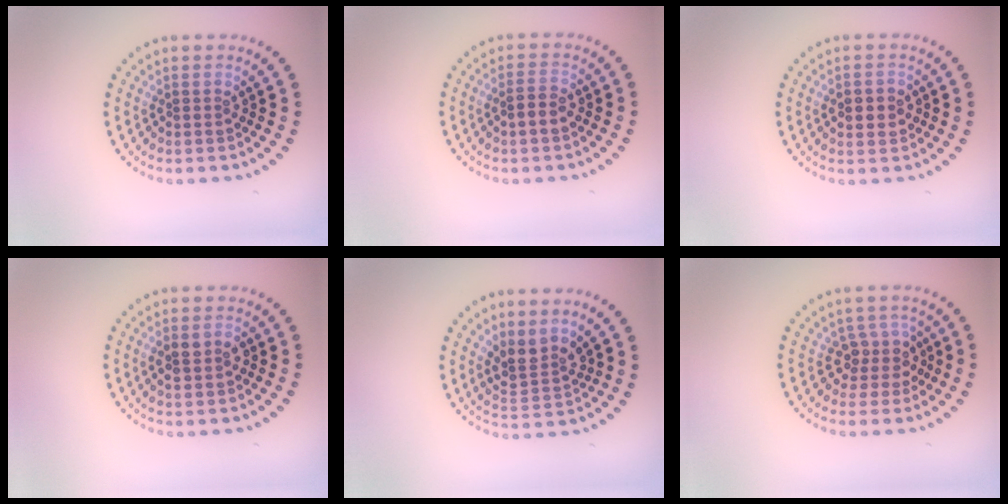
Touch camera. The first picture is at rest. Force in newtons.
{"total": 1.8, "press": 1.7, "slide": 0.5}
{"total": 2.3, "press": 2.3, "slide": 0.3}
{"total": 1.9, "press": 1.9, "slide": 0.2}
{"total": 2.9, "press": 2.2, "slide": 1.9}
{"total": 2.4, "press": 1.9, "slide": 1.5}